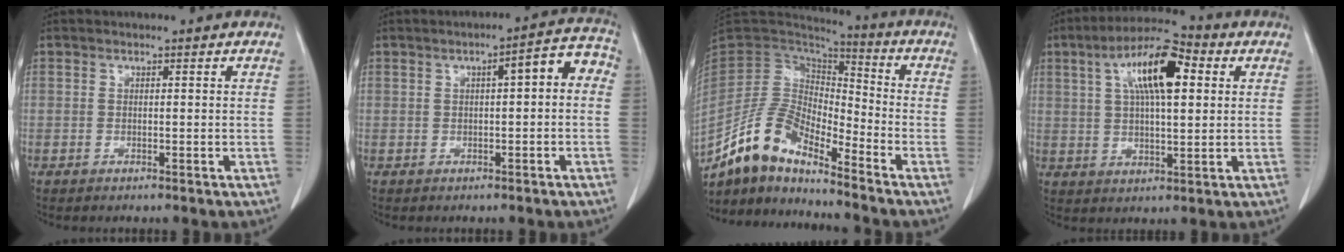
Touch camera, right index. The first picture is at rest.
{"total": 5.7, "force": [0.6, 1.4, 5.5], "torque": [-0.065, 0.031, 0.003]}
{"total": 12.3, "force": [-10.6, 3.1, 5.4], "torque": [-0.110, 0.027, -0.206]}
{"total": 12.5, "force": [4.0, 3.5, 11.3], "torque": [-0.205, 0.027, 0.064]}